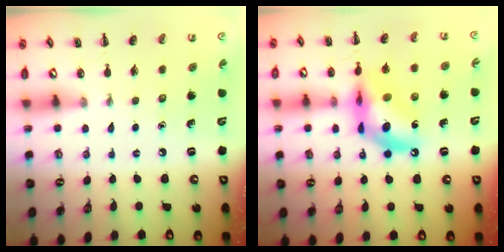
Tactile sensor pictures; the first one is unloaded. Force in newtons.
{"total": 13.4, "press": 12.9, "slide": 3.4}